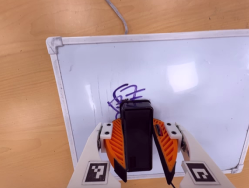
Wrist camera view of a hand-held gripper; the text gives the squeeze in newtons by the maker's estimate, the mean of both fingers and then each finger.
{"total": 11.7, "left": 13.9, "right": 9.4}